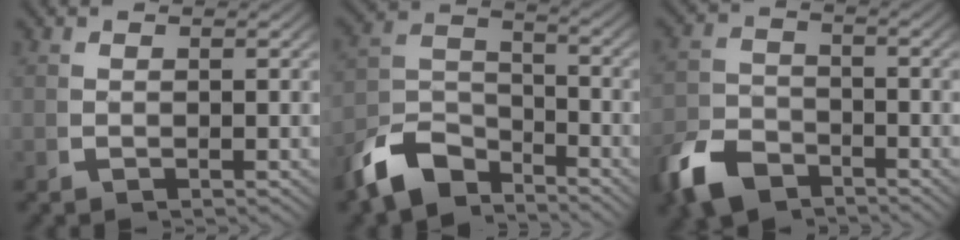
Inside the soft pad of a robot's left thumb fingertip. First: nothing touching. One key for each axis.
{"total": 8.2, "fx": -4.4, "fy": 5.3, "fz": 4.5, "tx": -0.083, "ty": -0.024, "tz": -0.074}
{"total": 6.8, "fx": -4.7, "fy": 4.1, "fz": 2.6, "tx": -0.046, "ty": -0.026, "tz": -0.076}